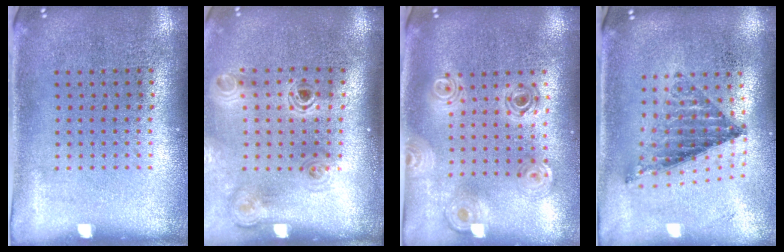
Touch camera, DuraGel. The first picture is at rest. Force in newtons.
{"total": 1.2, "press": 1.2, "slide": 0.3}
{"total": 1.0, "press": 0.9, "slide": 0.2}
{"total": 0.9, "press": 0.8, "slide": 0.3}